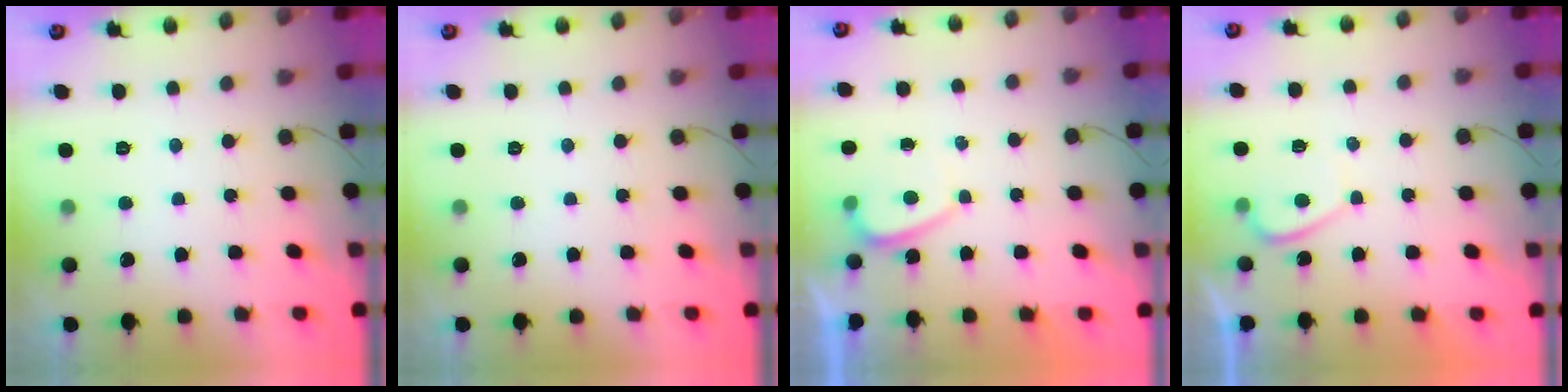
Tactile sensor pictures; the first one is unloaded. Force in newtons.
{"total": 0.0}
{"total": 1.1, "press": 0.9, "slide": 0.6}
{"total": 1.9, "press": 1.8, "slide": 0.7}